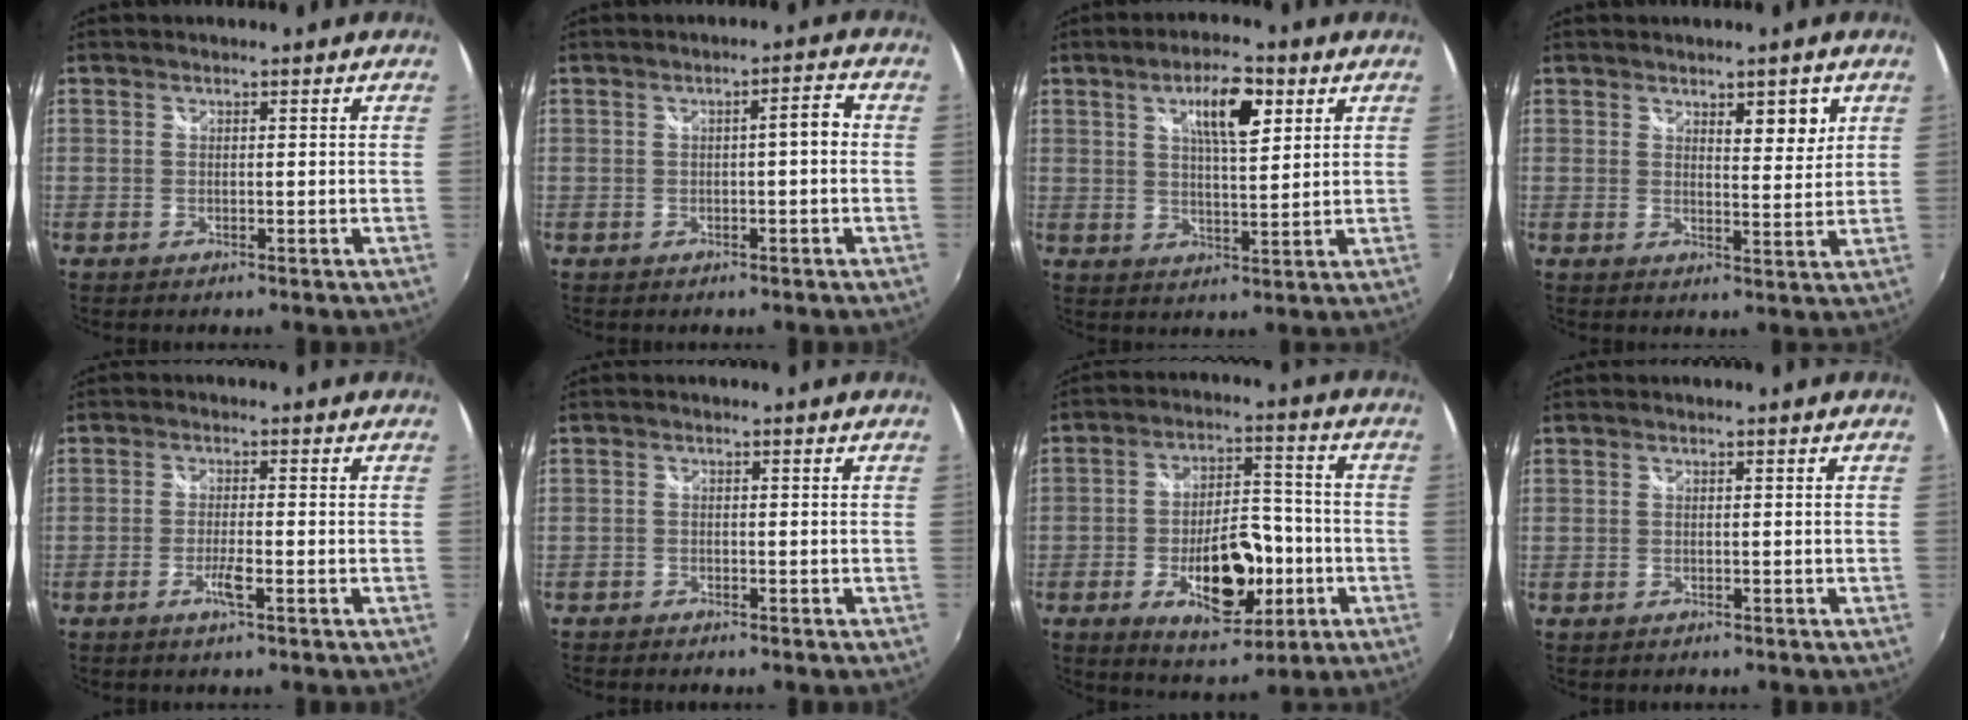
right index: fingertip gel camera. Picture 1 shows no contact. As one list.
[{"total": 3.0, "force": [-0.2, 0.6, 2.9], "torque": [-0.044, 0.011, -0.003]}, {"total": 8.8, "force": [3.9, 2.6, 7.4], "torque": [-0.122, 0.010, 0.064]}, {"total": 4.8, "force": [2.6, 1.7, 3.7], "torque": [-0.044, -0.003, 0.041]}, {"total": 2.6, "force": [-1.3, 0.1, 2.3], "torque": [-0.048, -0.003, -0.025]}, {"total": 1.7, "force": [-1.6, 0.6, 0.0], "torque": [-0.008, -0.006, -0.030]}, {"total": 14.7, "force": [-5.1, 6.7, 12.1], "torque": [-0.205, 0.009, -0.067]}, {"total": 0.6, "force": [-0.4, 0.4, -0.1], "torque": [0.001, -0.004, -0.006]}]